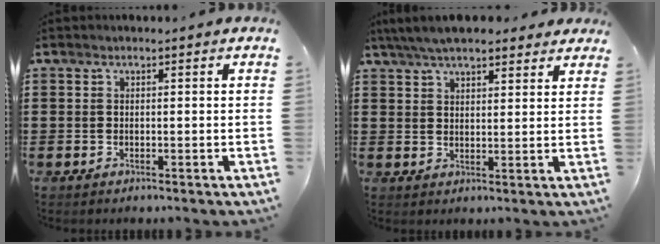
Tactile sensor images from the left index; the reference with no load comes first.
{"total": 6.1, "force": [5.3, 1.6, 2.5], "torque": [-0.063, -0.004, 0.100]}